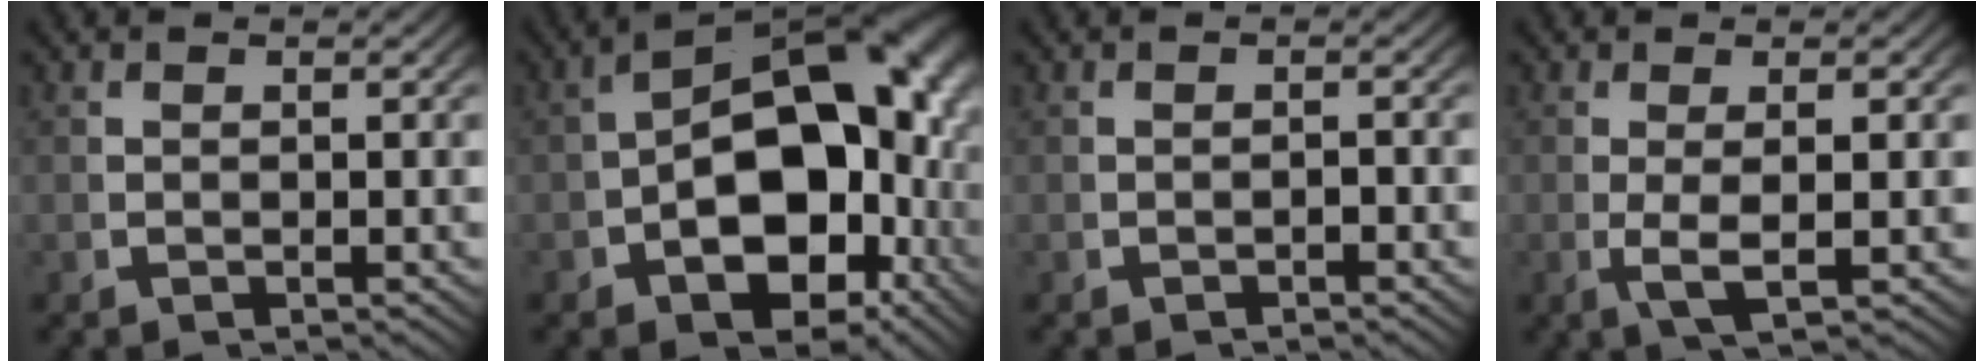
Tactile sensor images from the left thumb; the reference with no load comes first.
{"total": 14.9, "force": [-0.9, 9.2, 11.7], "torque": [-0.174, -0.041, 0.005]}
{"total": 0.7, "force": [-0.7, 0.1, 0.1], "torque": [-0.004, -0.001, -0.012]}
{"total": 3.2, "force": [-0.2, 0.9, 3.1], "torque": [-0.072, -0.012, 0.004]}